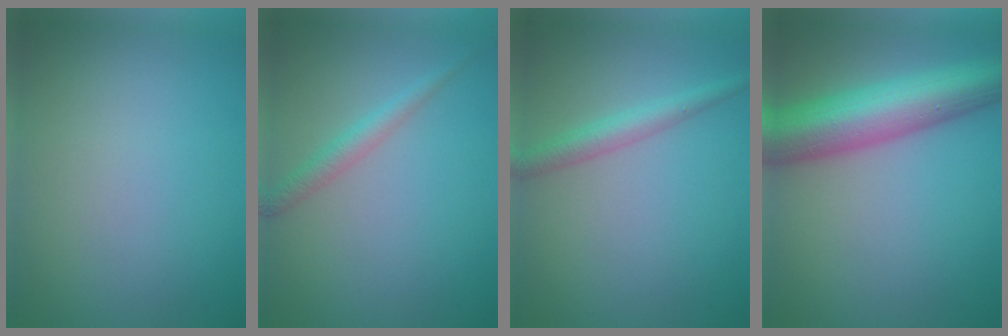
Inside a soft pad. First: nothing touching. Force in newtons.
{"total": 1.9, "press": 1.9, "slide": 0.1}
{"total": 2.5, "press": 2.5, "slide": 0.0}
{"total": 10.1, "press": 10.1, "slide": 0.3}